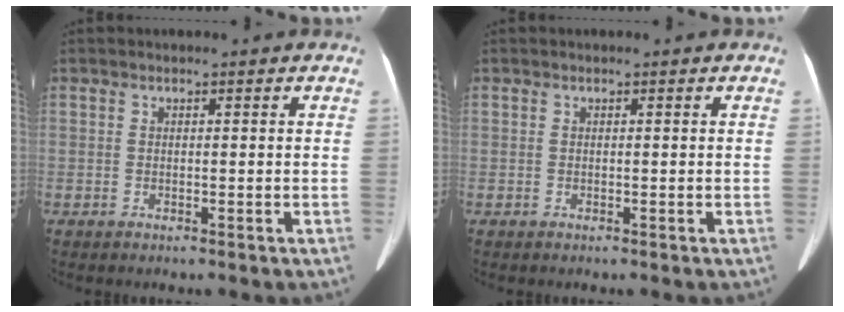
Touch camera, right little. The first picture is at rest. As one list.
[{"total": 0.0}]